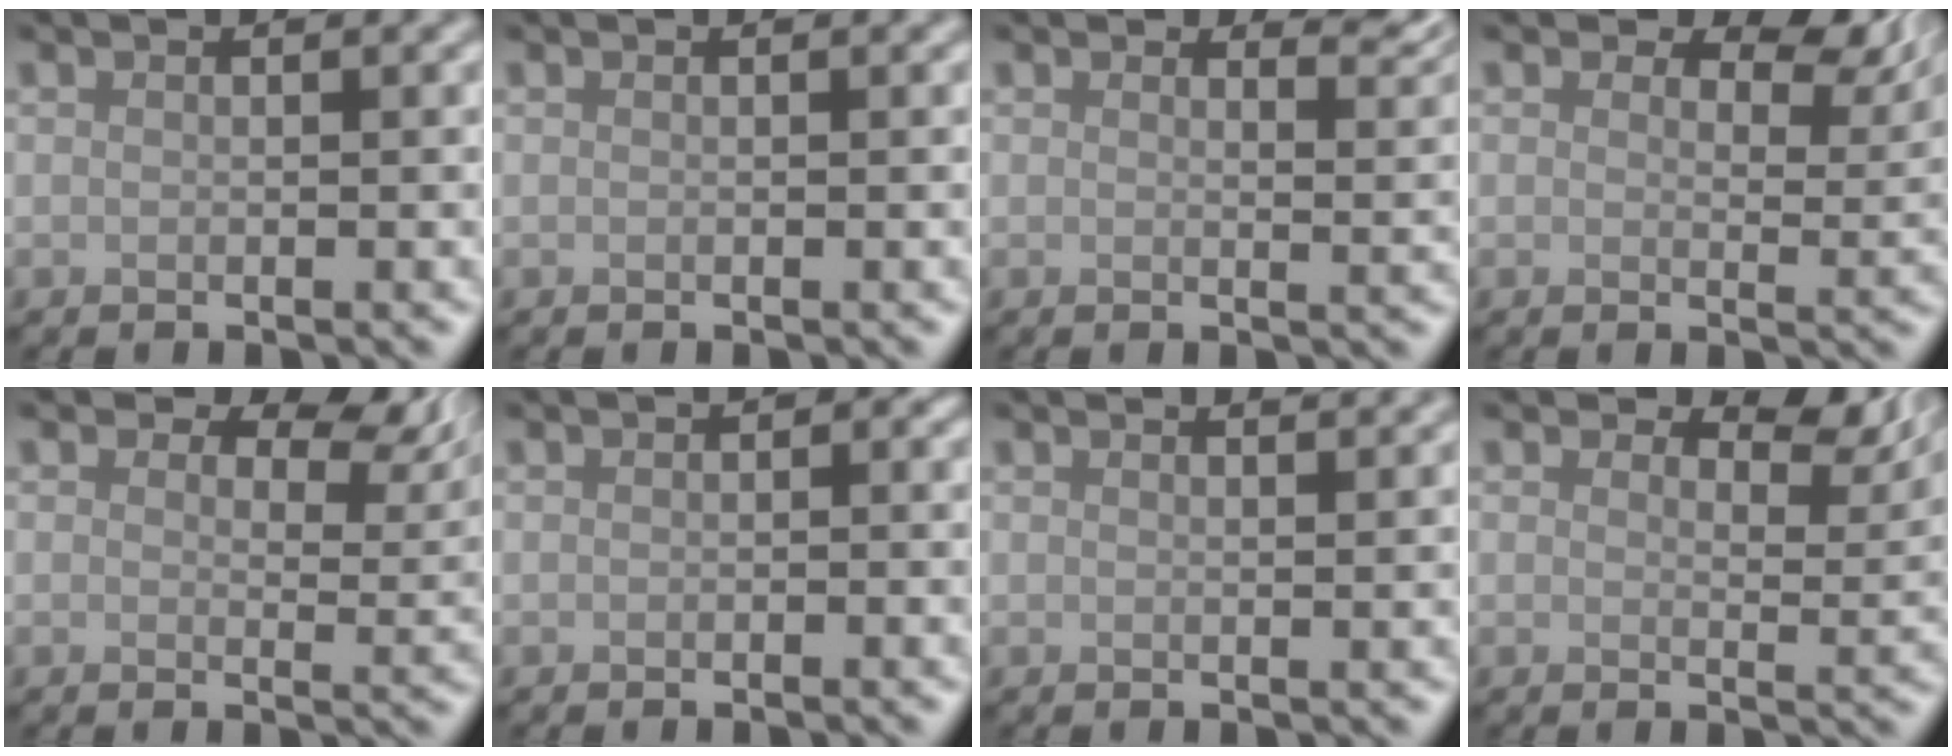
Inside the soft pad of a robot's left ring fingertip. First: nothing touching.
{"total": 0.0}
{"total": 2.4, "force": [2.2, 0.6, 1.0], "torque": [-0.011, -0.008, 0.028]}
{"total": 6.2, "force": [3.9, 3.2, 3.6], "torque": [-0.044, -0.002, 0.049]}
{"total": 7.0, "force": [4.4, 3.7, 4.1], "torque": [-0.052, -0.001, 0.053]}
{"total": 1.0, "force": [0.0, 0.7, 0.8], "torque": [-0.007, -0.001, 0.000]}
{"total": 1.5, "force": [1.4, 0.3, 0.5], "torque": [-0.002, 0.000, 0.012]}
{"total": 4.5, "force": [3.2, 2.0, 2.5], "torque": [-0.030, -0.004, 0.040]}